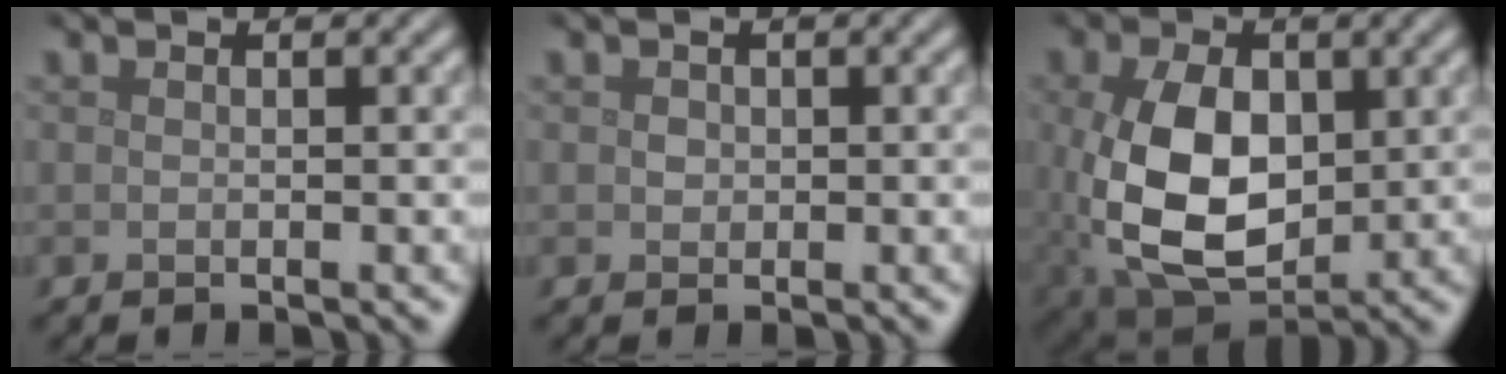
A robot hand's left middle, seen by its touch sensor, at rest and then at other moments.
{"total": 0.8, "force": [0.2, 0.7, 0.2], "torque": [-0.002, -0.002, 0.002]}
{"total": 10.8, "force": [-0.1, 7.0, 8.2], "torque": [-0.184, -0.018, 0.013]}